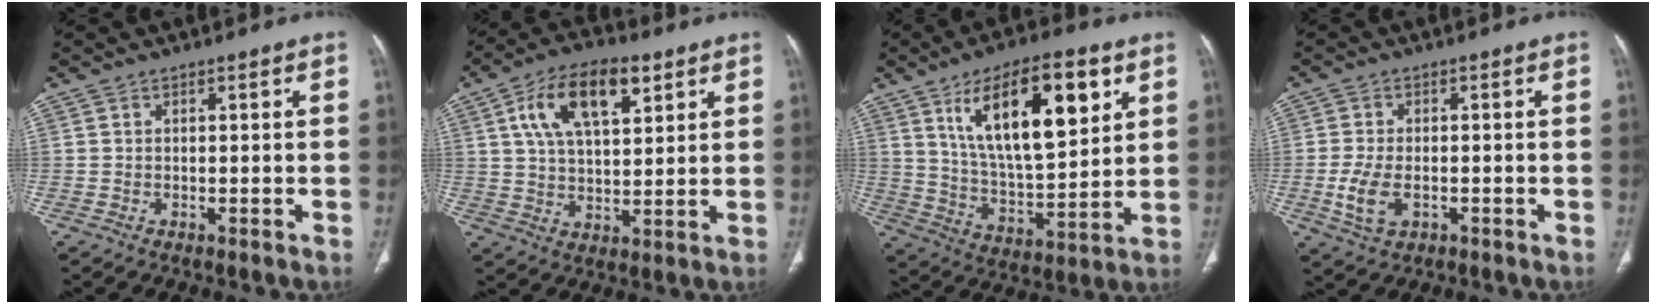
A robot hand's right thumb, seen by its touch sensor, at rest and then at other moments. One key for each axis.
{"total": 14.3, "fx": 6.1, "fy": 6.9, "fz": 11.0, "tx": -0.176, "ty": -0.003, "tz": 0.106}
{"total": 20.6, "fx": 8.7, "fy": 8.0, "fz": 16.8, "tx": -0.243, "ty": -0.035, "tz": 0.153}
{"total": 5.9, "fx": -1.5, "fy": 3.5, "fz": 4.6, "tx": -0.100, "ty": -0.003, "tz": -0.023}